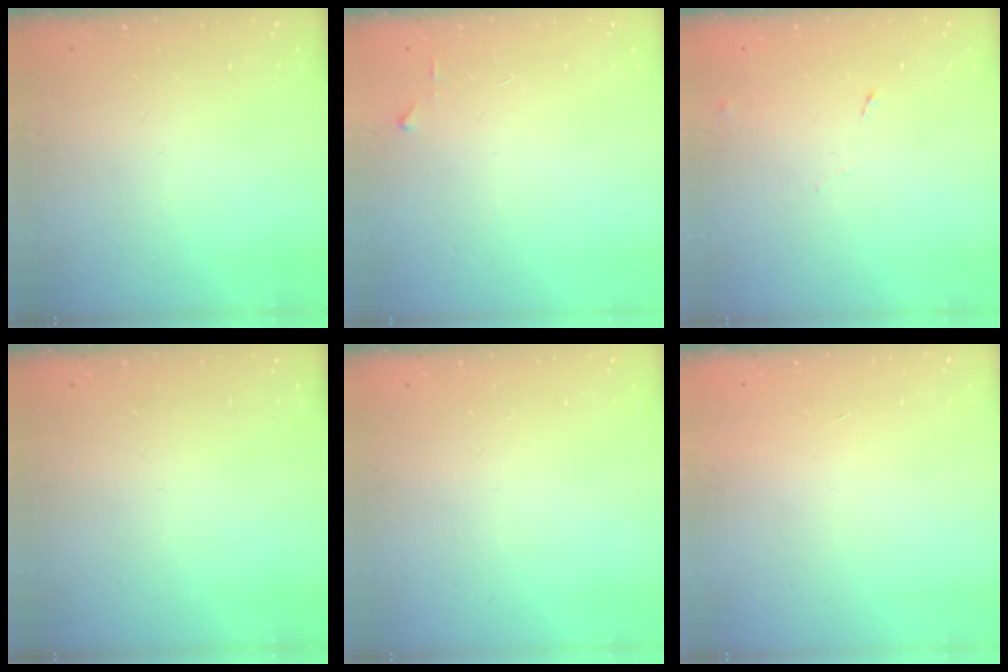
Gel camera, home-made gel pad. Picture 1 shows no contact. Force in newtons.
{"total": 3.7, "press": 3.7, "slide": 0.4}
{"total": 4.1, "press": 4.1, "slide": 0.7}
{"total": 0.0}
{"total": 0.0}
{"total": 1.8, "press": 1.8, "slide": 0.1}